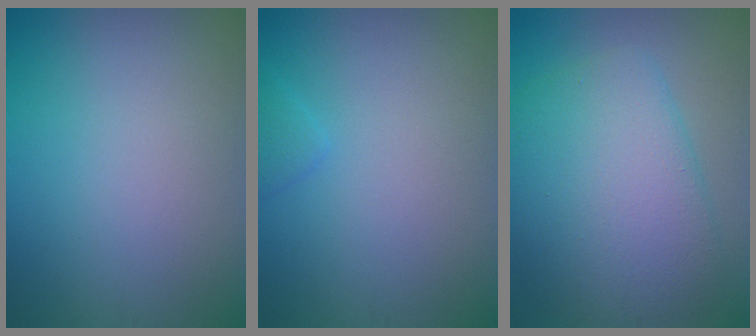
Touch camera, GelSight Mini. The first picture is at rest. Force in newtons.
{"total": 1.0, "press": 1.0, "slide": 0.1}
{"total": 8.8, "press": 8.8, "slide": 0.2}